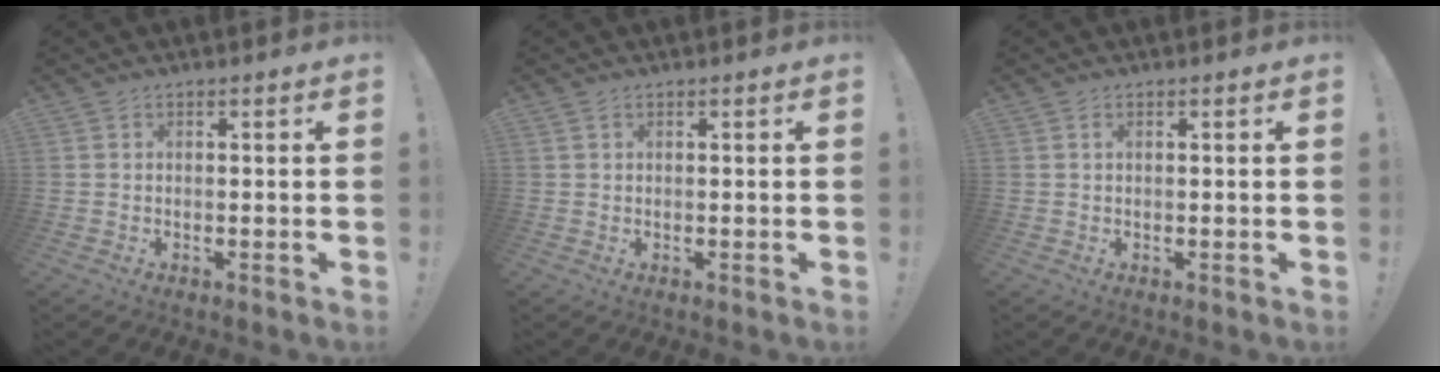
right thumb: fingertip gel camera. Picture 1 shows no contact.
{"total": 0.6, "force": [0.4, 0.4, 0.2], "torque": [-0.008, 0.003, 0.008]}
{"total": 0.7, "force": [0.3, 0.3, 0.5], "torque": [-0.013, 0.003, 0.006]}